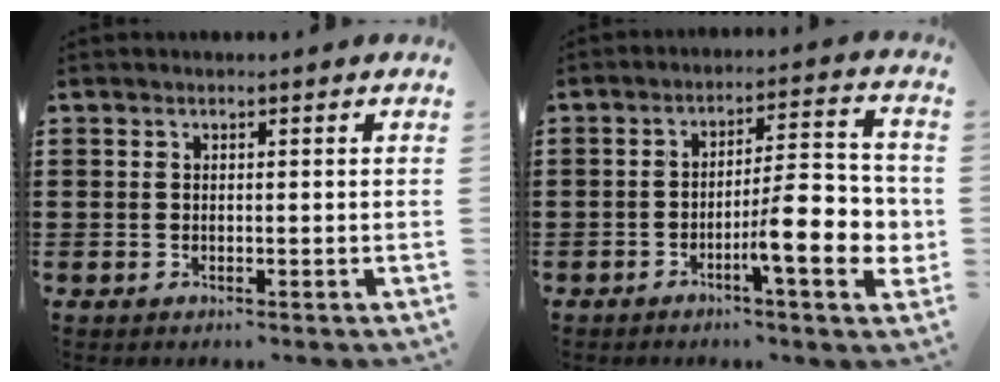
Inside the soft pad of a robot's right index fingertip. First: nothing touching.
{"total": 10.4, "force": [-3.0, 2.3, 9.7], "torque": [-0.141, -0.012, -0.054]}